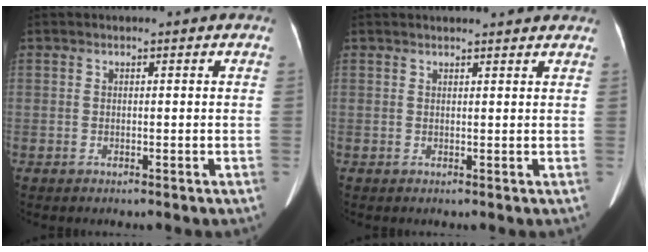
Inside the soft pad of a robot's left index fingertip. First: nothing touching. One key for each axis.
{"total": 6.4, "fx": 6.1, "fy": 0.5, "fz": 1.8, "tx": -0.020, "ty": 0.023, "tz": 0.062}